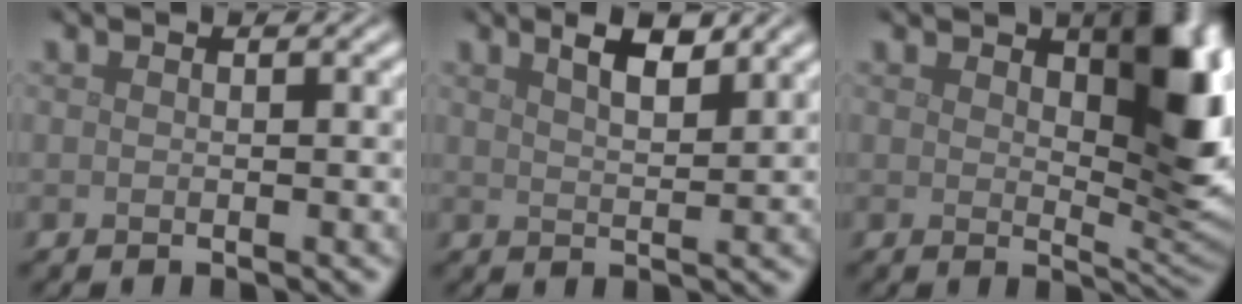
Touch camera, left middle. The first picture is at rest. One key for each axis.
{"total": 3.2, "fx": 2.2, "fy": 0.8, "fz": 2.2, "tx": -0.034, "ty": 0.005, "tz": 0.037}
{"total": 8.3, "fx": 2.8, "fy": 3.9, "fz": 6.8, "tx": -0.087, "ty": -0.009, "tz": 0.048}